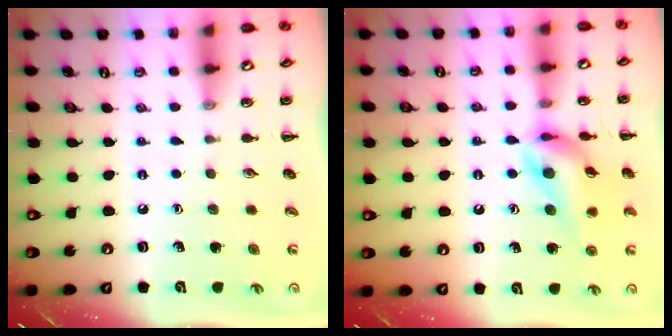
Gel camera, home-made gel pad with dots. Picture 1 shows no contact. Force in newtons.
{"total": 13.6, "press": 13.3, "slide": 2.7}